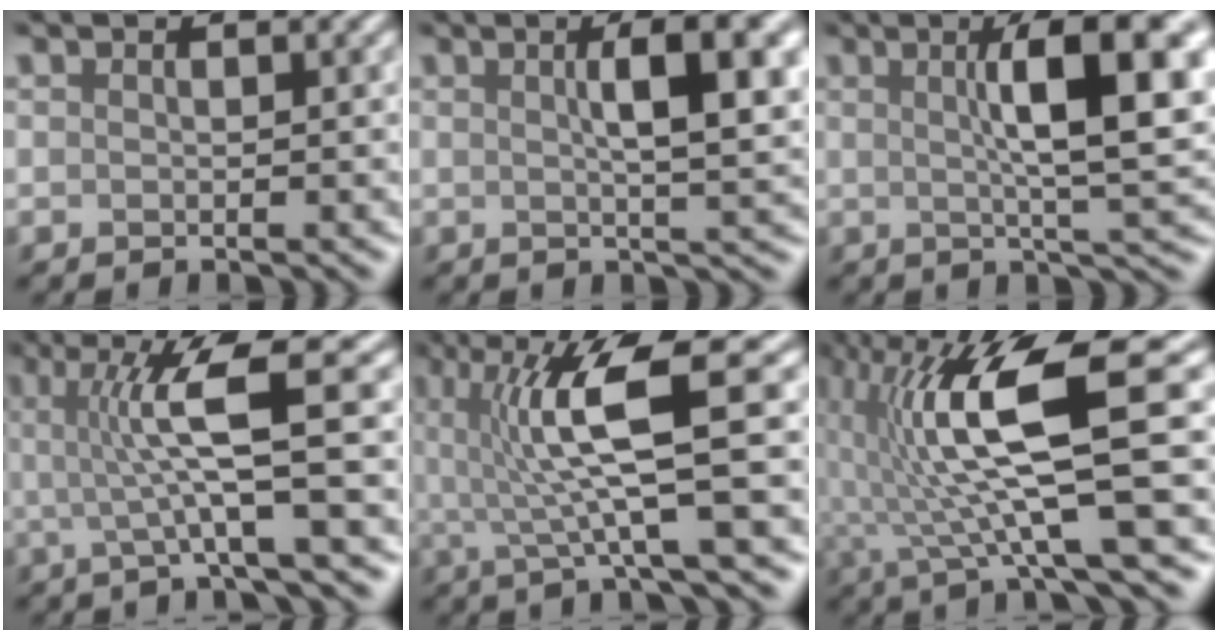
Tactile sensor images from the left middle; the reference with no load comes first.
{"total": 6.7, "force": [1.5, 1.6, 6.4], "torque": [-0.072, 0.014, 0.025]}
{"total": 9.5, "force": [2.0, 1.8, 9.2], "torque": [-0.110, 0.011, 0.034]}
{"total": 6.1, "force": [0.6, 0.6, 6.0], "torque": [-0.113, 0.005, 0.016]}
{"total": 7.2, "force": [0.9, 1.0, 7.1], "torque": [-0.135, 0.002, 0.024]}
{"total": 10.8, "force": [1.0, 2.2, 10.5], "torque": [-0.187, 0.007, 0.026]}